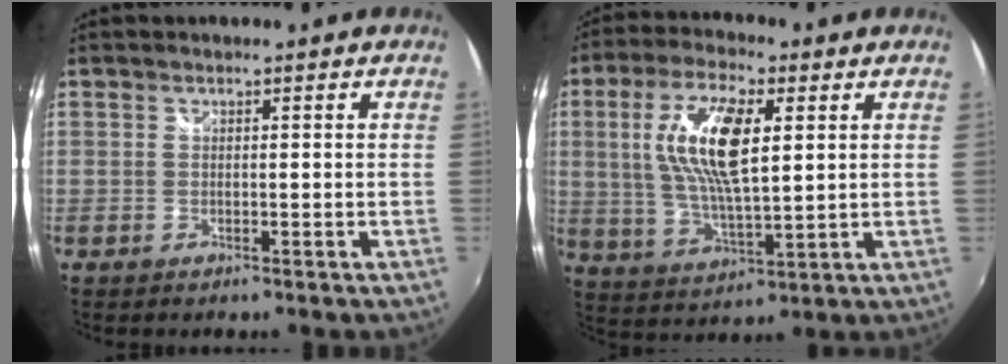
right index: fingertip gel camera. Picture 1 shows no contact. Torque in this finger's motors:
{"motor_torque": [1.17, 0.41, 1.01, 0.21]}